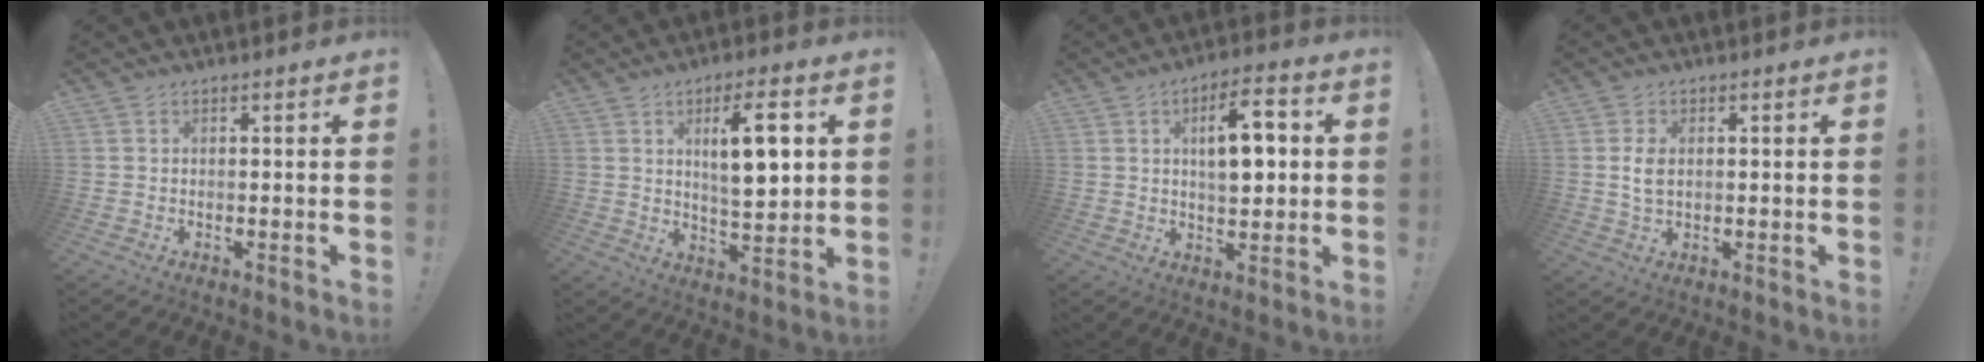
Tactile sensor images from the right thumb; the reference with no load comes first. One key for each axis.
{"total": 12.4, "fx": 3.7, "fy": 3.7, "fz": 11.2, "tx": -0.164, "ty": -0.006, "tz": 0.055}
{"total": 11.3, "fx": 2.1, "fy": 5.3, "fz": 9.8, "tx": -0.135, "ty": 0.002, "tz": 0.030}
{"total": 4.3, "fx": 0.6, "fy": 2.5, "fz": 3.5, "tx": -0.063, "ty": -0.005, "tz": 0.005}